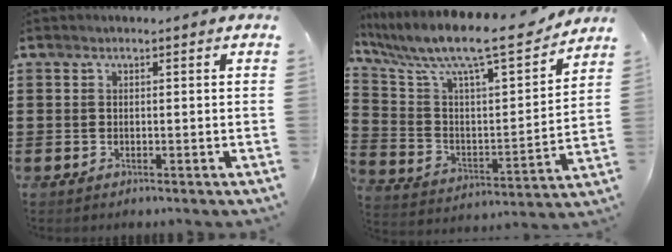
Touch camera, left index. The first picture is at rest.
{"total": 11.3, "force": [9.4, 1.2, 6.2], "torque": [-0.152, -0.071, 0.150]}